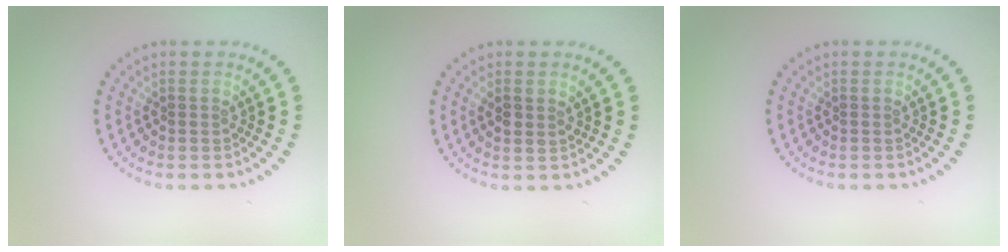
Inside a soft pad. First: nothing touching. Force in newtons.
{"total": 1.5, "press": 1.4, "slide": 0.4}
{"total": 0.0}